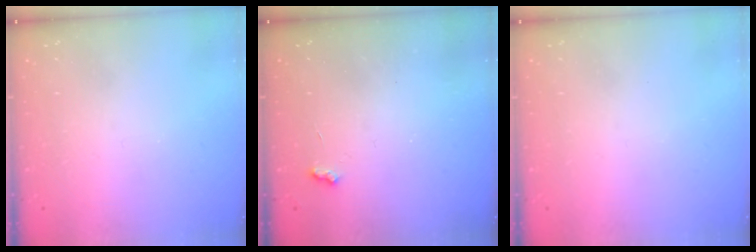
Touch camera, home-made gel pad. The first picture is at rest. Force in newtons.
{"total": 2.8, "press": 2.7, "slide": 0.5}
{"total": 0.0}